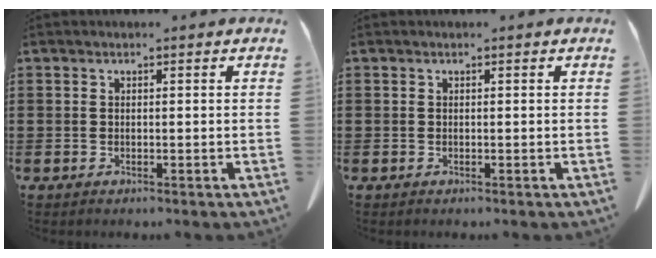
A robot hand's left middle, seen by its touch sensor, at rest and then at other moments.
{"total": 0.0}